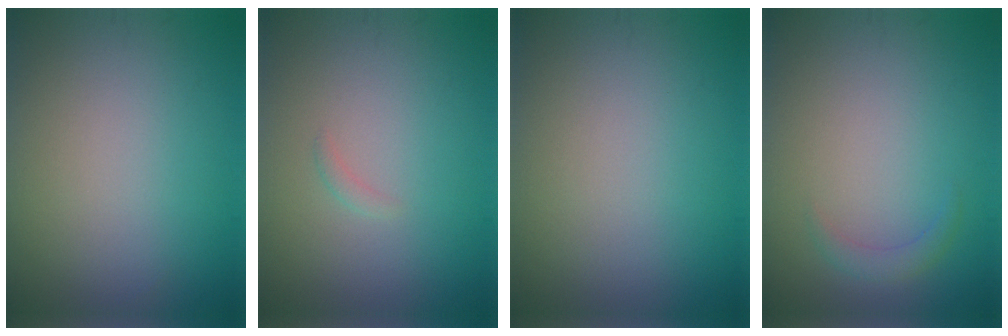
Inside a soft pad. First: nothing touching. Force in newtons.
{"total": 0.6, "press": 0.6, "slide": 0.0}
{"total": 0.0}
{"total": 1.3, "press": 1.3, "slide": 0.1}